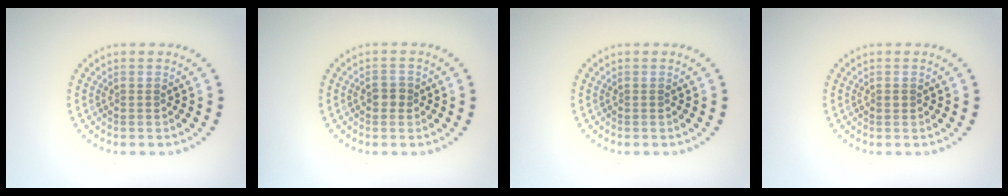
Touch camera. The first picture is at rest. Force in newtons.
{"total": 1.3, "press": 1.3, "slide": 0.3}
{"total": 0.0}
{"total": 0.6, "press": 0.6, "slide": 0.0}